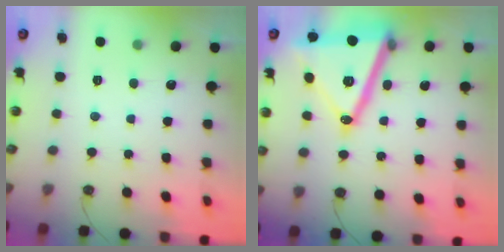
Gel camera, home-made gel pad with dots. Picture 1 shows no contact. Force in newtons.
{"total": 23.6, "press": 23.3, "slide": 3.6}